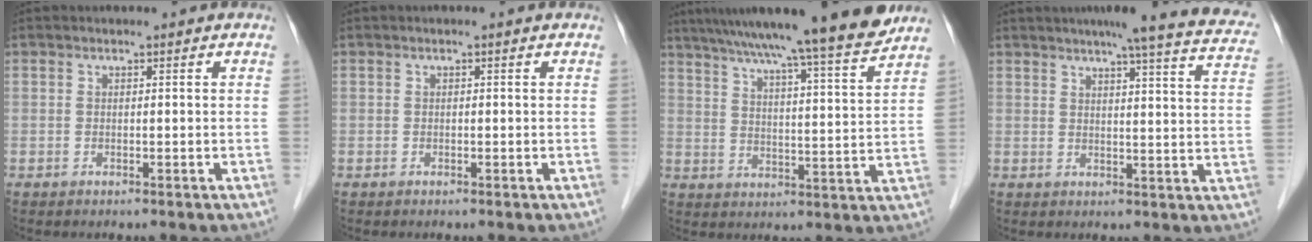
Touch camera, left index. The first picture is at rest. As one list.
[{"total": 0.0}, {"total": 19.1, "force": [16.4, -0.8, 9.7], "torque": [-0.155, -0.006, 0.232]}, {"total": 18.4, "force": [15.5, 1.2, 9.8], "torque": [-0.121, -0.016, 0.167]}]